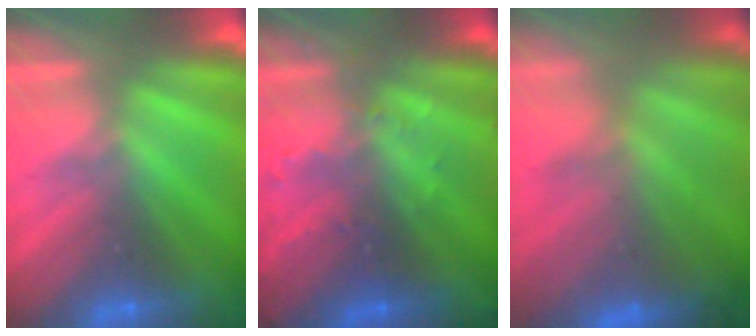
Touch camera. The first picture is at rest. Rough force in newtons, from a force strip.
{"total": 2.9}
{"total": 11.1}